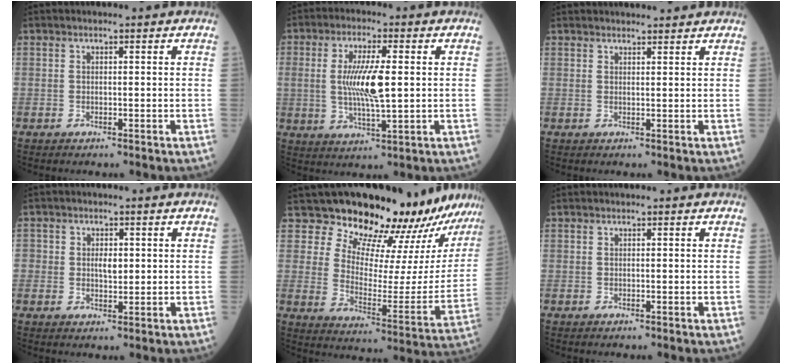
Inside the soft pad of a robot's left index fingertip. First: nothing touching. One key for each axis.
{"total": 8.7, "fx": 0.6, "fy": 1.6, "fz": 8.5, "tx": -0.173, "ty": -0.002, "tz": 0.017}
{"total": 7.7, "fx": 7.4, "fy": 1.2, "fz": 1.9, "tx": -0.018, "ty": 0.026, "tz": 0.090}
{"total": 3.2, "fx": 0.2, "fy": 2.3, "fz": 2.3, "tx": -0.035, "ty": 0.005, "tz": 0.008}
{"total": 20.2, "fx": 19.4, "fy": 2.6, "fz": 5.2, "tx": -0.075, "ty": -0.103, "tz": 0.240}
{"total": 0.0}